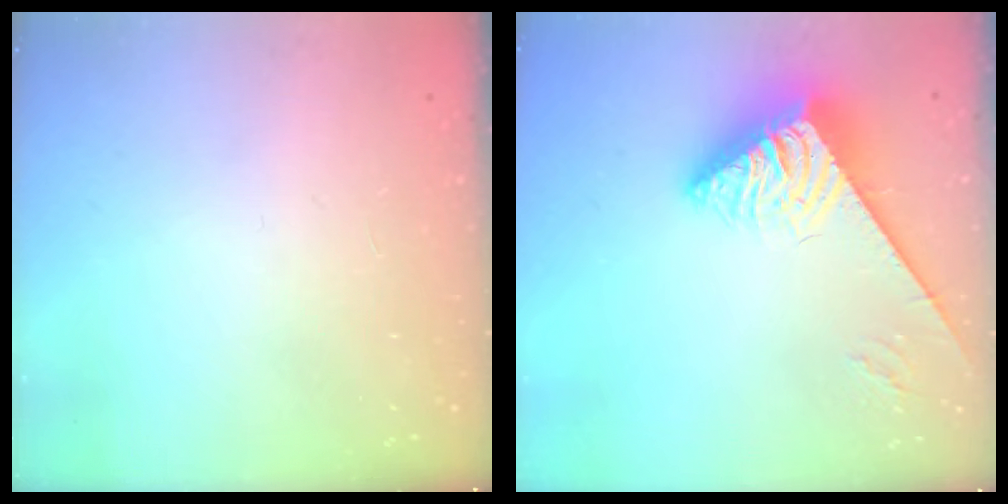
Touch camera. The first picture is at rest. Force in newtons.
{"total": 5.1, "press": 5.1, "slide": 0.8}